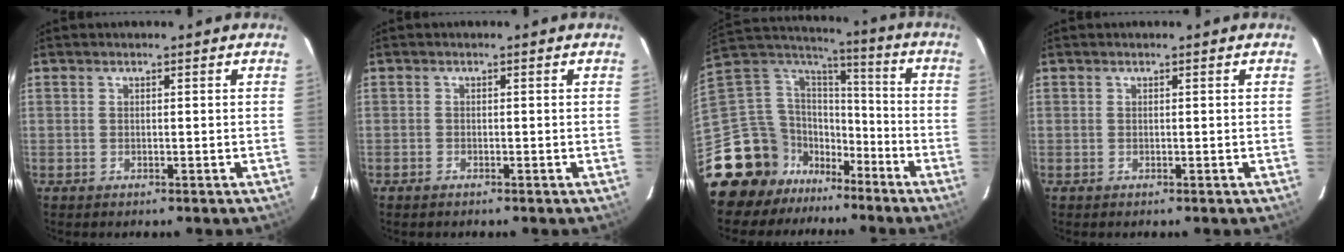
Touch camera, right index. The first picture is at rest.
{"total": 0.8, "force": [-0.7, 0.4, 0.1], "torque": [-0.005, 0.000, -0.013]}
{"total": 18.1, "force": [-12.7, 11.7, 5.3], "torque": [-0.141, 0.046, -0.214]}
{"total": 0.0}